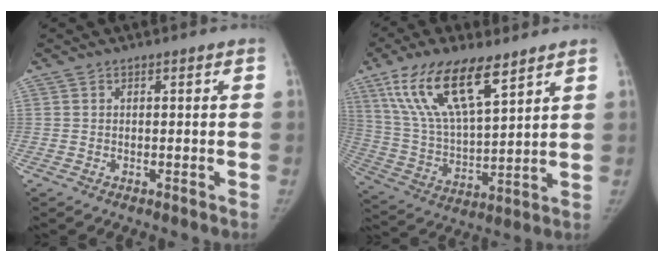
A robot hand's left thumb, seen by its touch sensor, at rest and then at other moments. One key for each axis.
{"total": 17.8, "fx": 10.5, "fy": 6.3, "fz": 12.9, "tx": -0.229, "ty": -0.036, "tz": 0.206}